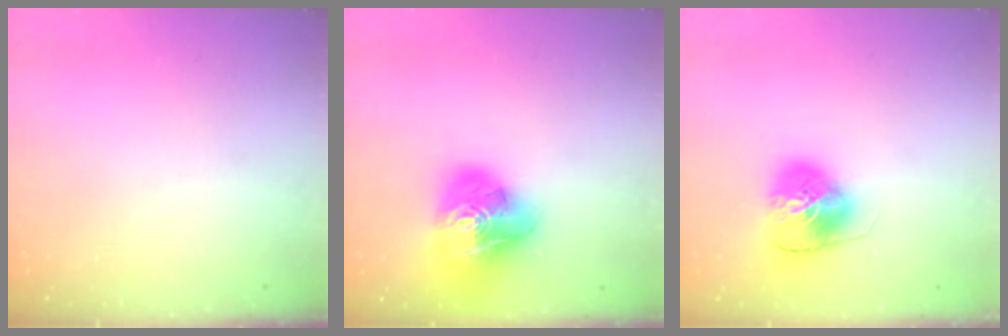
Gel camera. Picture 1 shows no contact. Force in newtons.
{"total": 18.9, "press": 18.8, "slide": 2.1}
{"total": 9.5, "press": 9.4, "slide": 1.5}